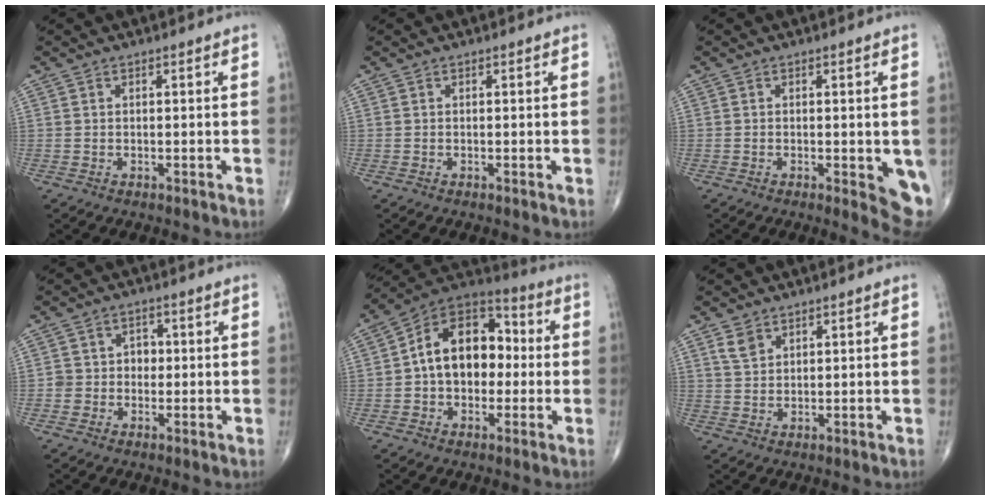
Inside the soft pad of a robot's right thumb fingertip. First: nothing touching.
{"total": 0.0}
{"total": 6.5, "force": [-1.3, 2.1, 6.0], "torque": [-0.061, -0.012, -0.016]}
{"total": 4.0, "force": [-0.4, 3.7, 1.3], "torque": [0.009, 0.015, -0.012]}
{"total": 15.7, "force": [0.2, 10.8, 11.4], "torque": [-0.144, 0.040, -0.010]}
{"total": 3.1, "force": [1.9, 2.0, 1.4], "torque": [-0.019, -0.006, 0.042]}